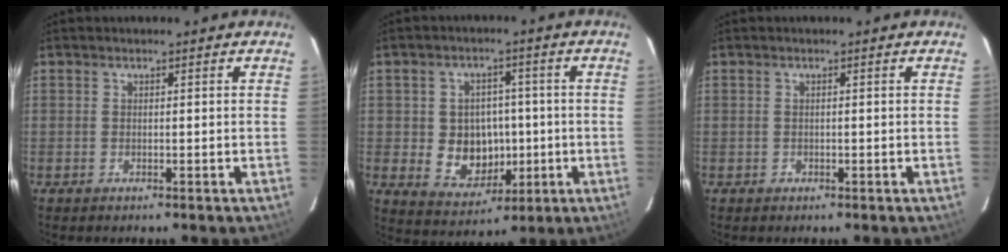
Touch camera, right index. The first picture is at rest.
{"total": 9.6, "force": [-1.2, 8.1, 4.9], "torque": [-0.111, 0.007, 0.000]}
{"total": 0.5, "force": [-0.2, 0.5, 0.1], "torque": [0.003, 0.001, 0.001]}